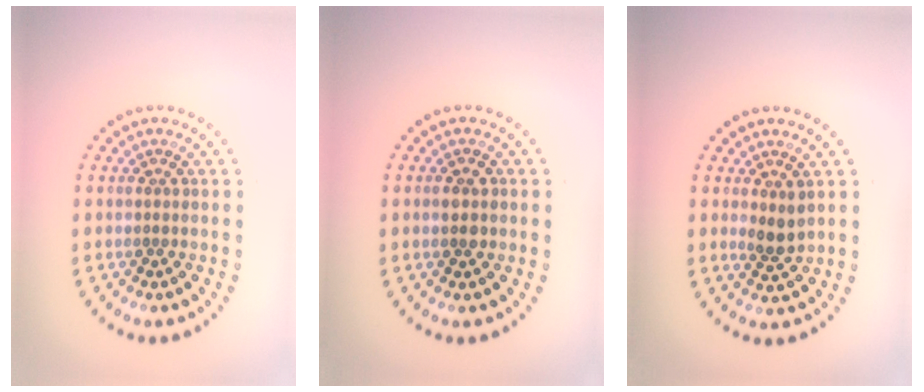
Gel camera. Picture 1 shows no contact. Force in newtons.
{"total": 1.9, "press": 1.9, "slide": 0.1}
{"total": 1.8, "press": 1.6, "slide": 0.9}